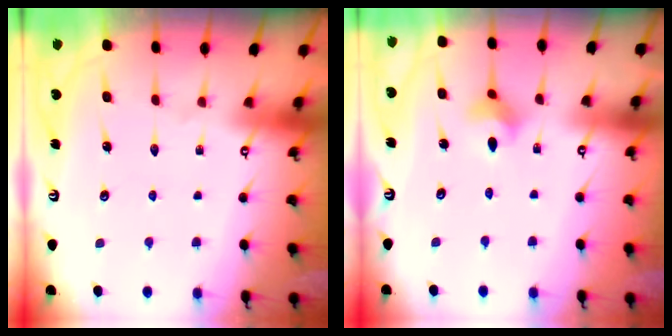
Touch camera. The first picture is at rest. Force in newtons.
{"total": 4.3, "press": 4.3, "slide": 0.7}